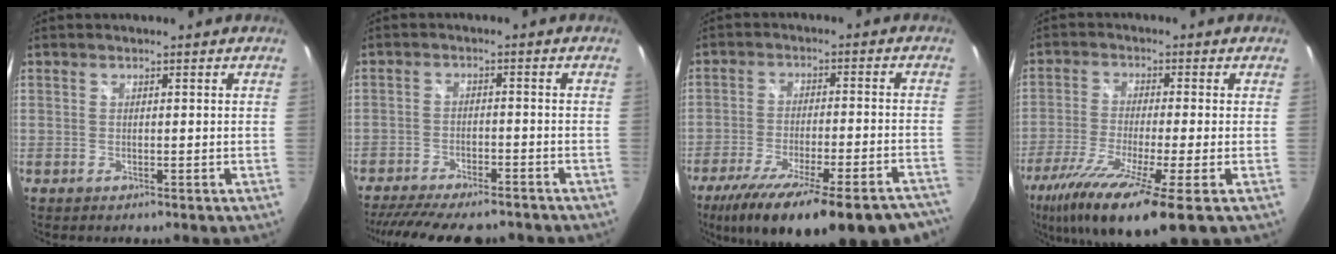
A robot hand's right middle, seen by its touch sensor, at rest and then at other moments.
{"total": 15.7, "force": [-13.1, 4.7, 7.4], "torque": [-0.156, -0.028, -0.192]}
{"total": 27.7, "force": [-22.2, 6.1, 15.3], "torque": [-0.256, -0.056, -0.312]}
{"total": 15.0, "force": [-8.6, 0.9, 12.2], "torque": [-0.248, -0.058, -0.154]}